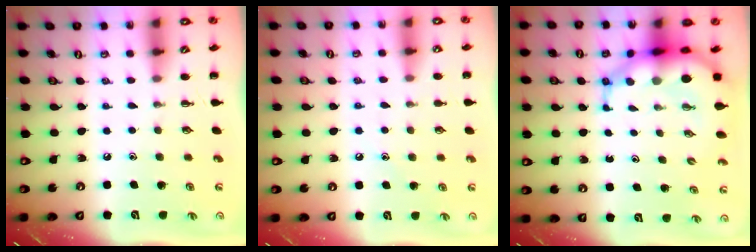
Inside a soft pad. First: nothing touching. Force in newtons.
{"total": 8.0, "press": 7.9, "slide": 1.6}
{"total": 9.4, "press": 9.0, "slide": 2.8}